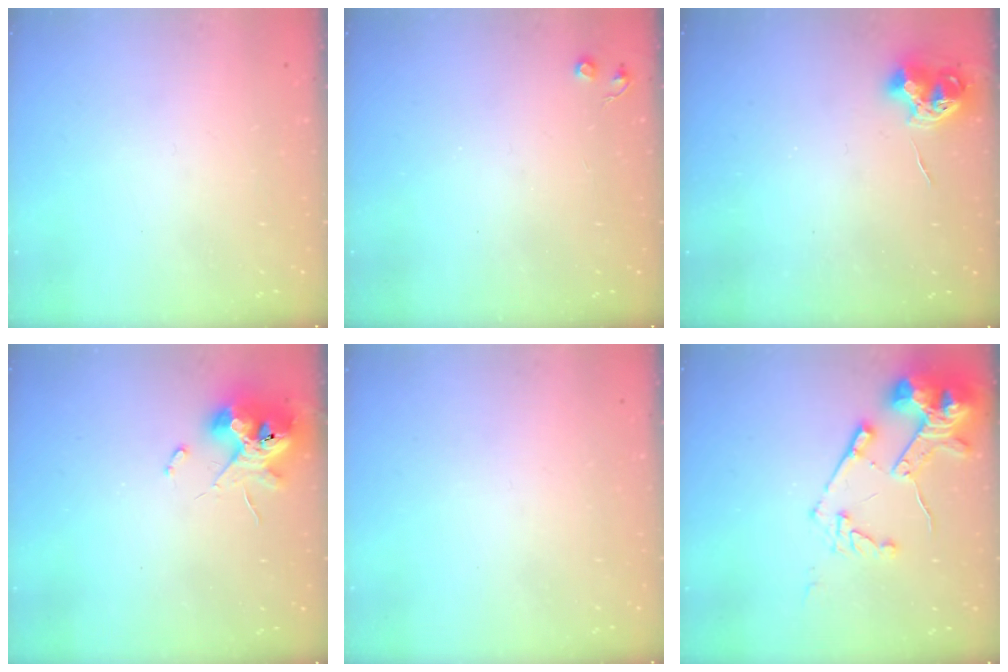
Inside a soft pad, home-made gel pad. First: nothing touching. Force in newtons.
{"total": 3.8, "press": 3.8, "slide": 0.7}
{"total": 8.4, "press": 8.4, "slide": 0.3}
{"total": 11.6, "press": 11.6, "slide": 0.8}
{"total": 0.0}
{"total": 16.6, "press": 16.4, "slide": 2.0}